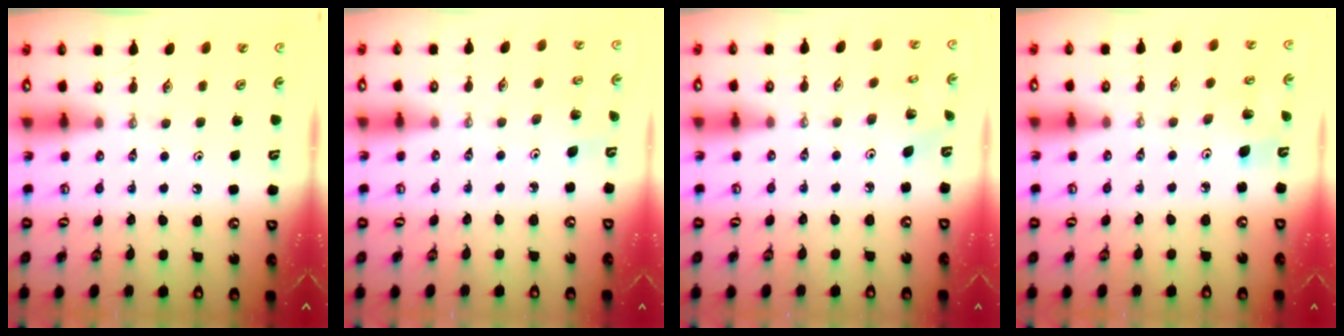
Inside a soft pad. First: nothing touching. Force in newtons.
{"total": 2.6, "press": 2.6, "slide": 0.2}
{"total": 3.8, "press": 3.8, "slide": 0.3}
{"total": 4.9, "press": 4.6, "slide": 1.5}